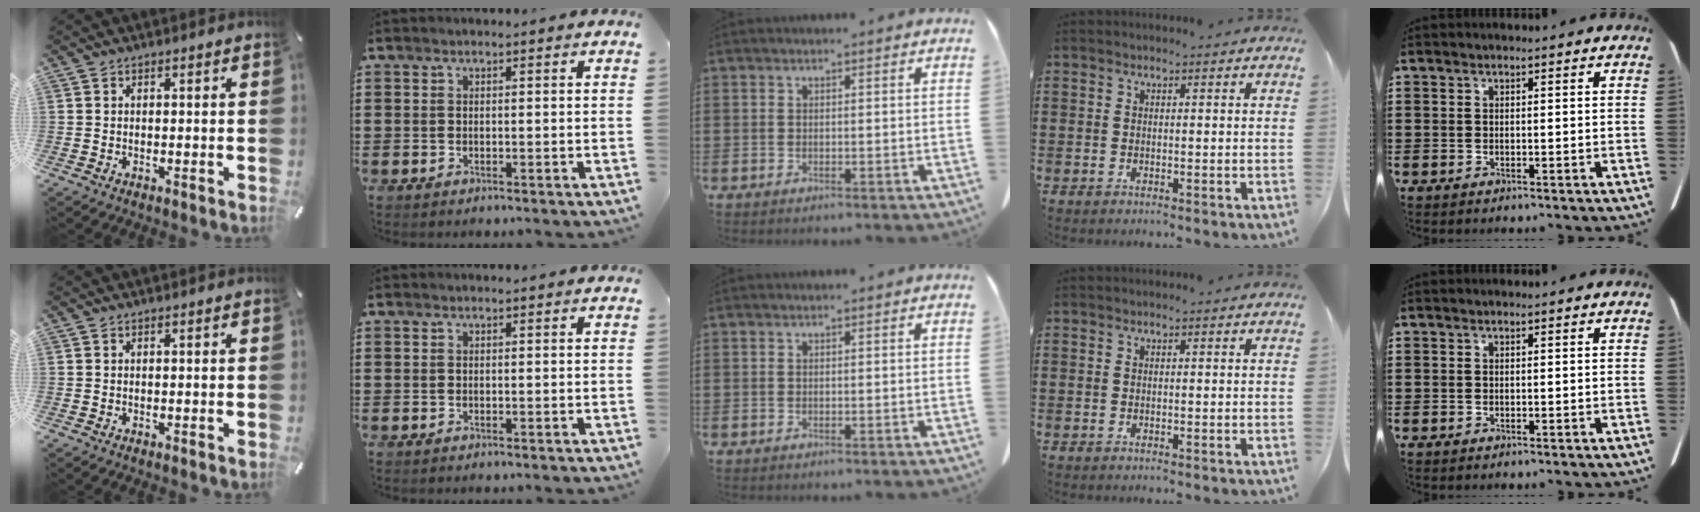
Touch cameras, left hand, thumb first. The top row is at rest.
{}